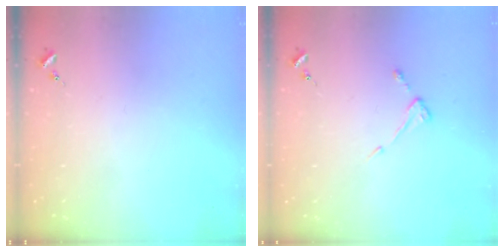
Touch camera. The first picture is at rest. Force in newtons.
{"total": 4.3, "press": 4.3, "slide": 0.5}